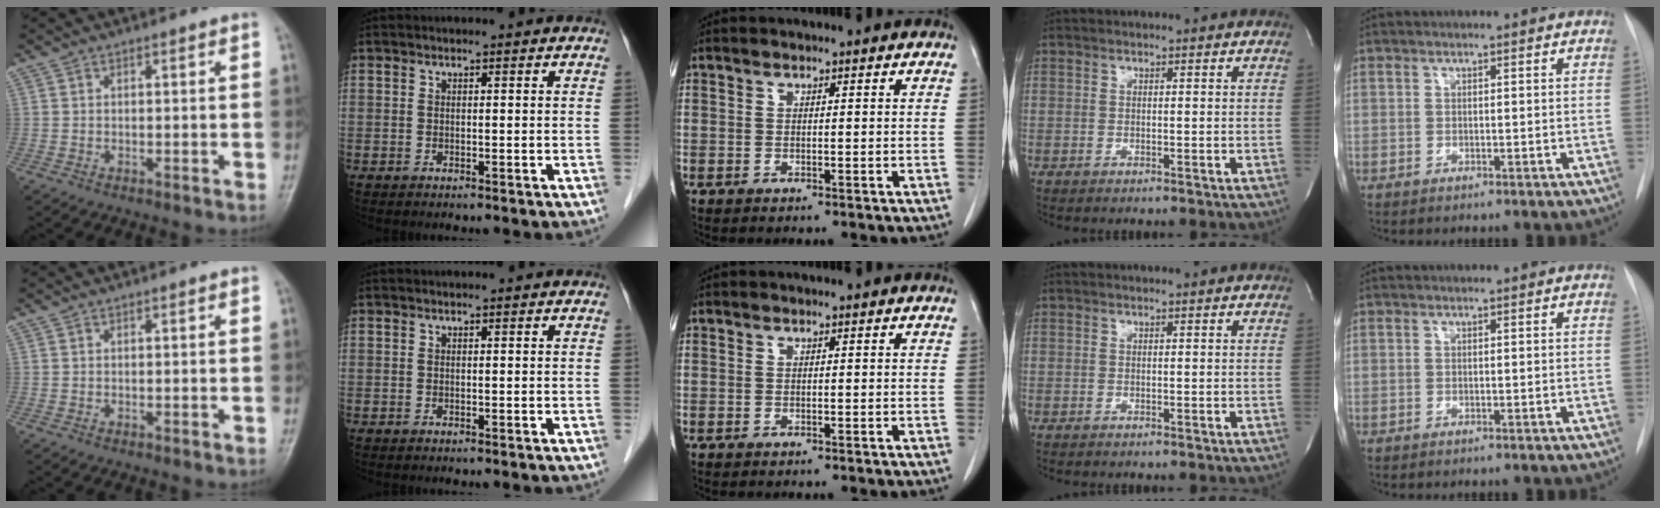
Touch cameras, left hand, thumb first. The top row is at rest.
{}